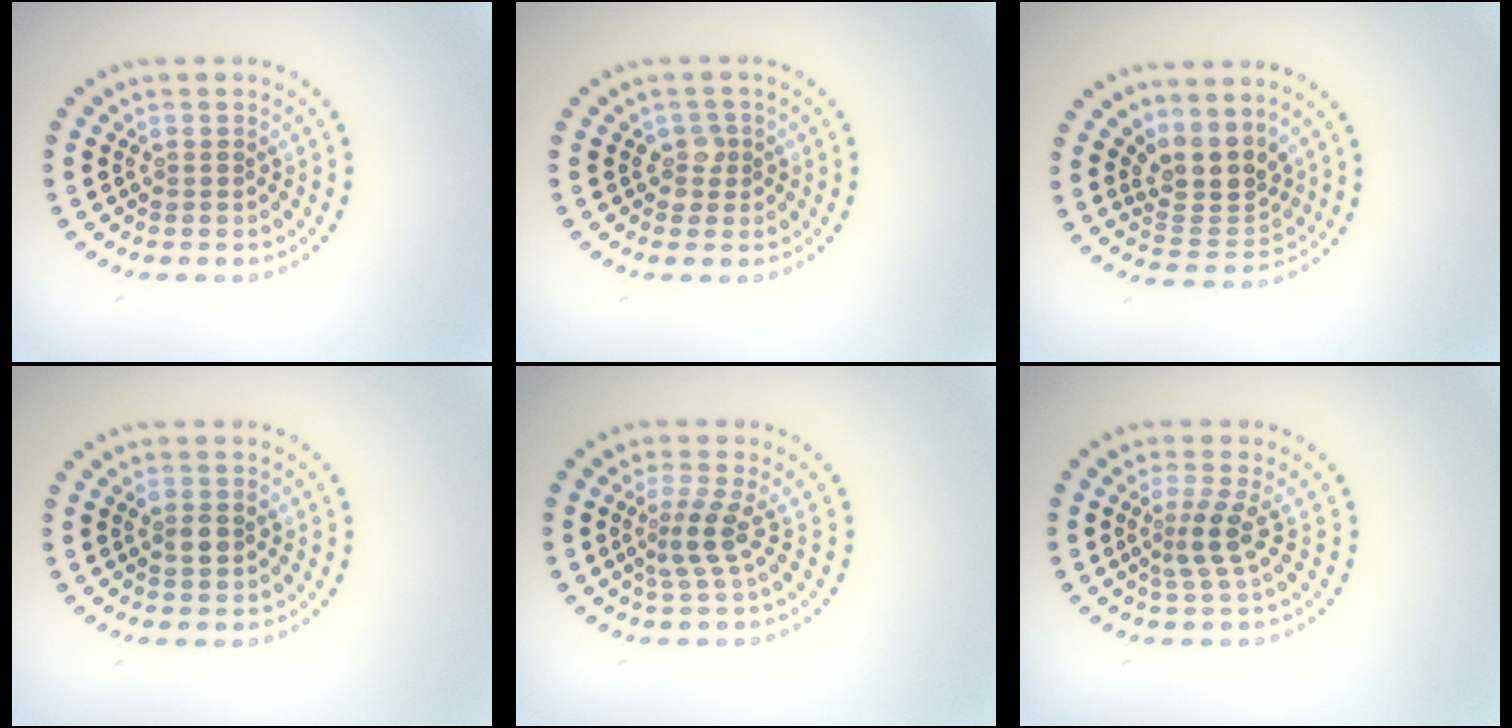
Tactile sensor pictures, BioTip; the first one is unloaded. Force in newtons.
{"total": 1.6, "press": 1.3, "slide": 0.9}
{"total": 3.9, "press": 3.3, "slide": 2.2}
{"total": 1.3, "press": 1.3, "slide": 0.2}
{"total": 2.4, "press": 1.7, "slide": 1.7}
{"total": 2.5, "press": 1.8, "slide": 1.8}